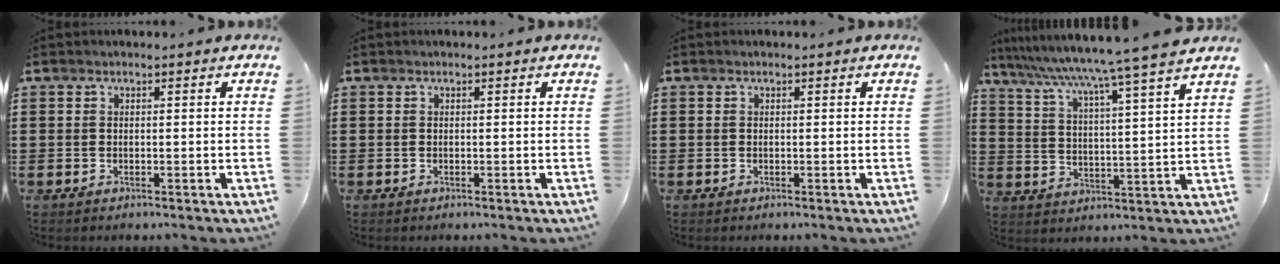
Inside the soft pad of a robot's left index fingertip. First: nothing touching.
{"total": 0.0}
{"total": 0.0}
{"total": 6.6, "force": [5.6, -1.6, 3.2], "torque": [-0.084, -0.050, 0.085]}